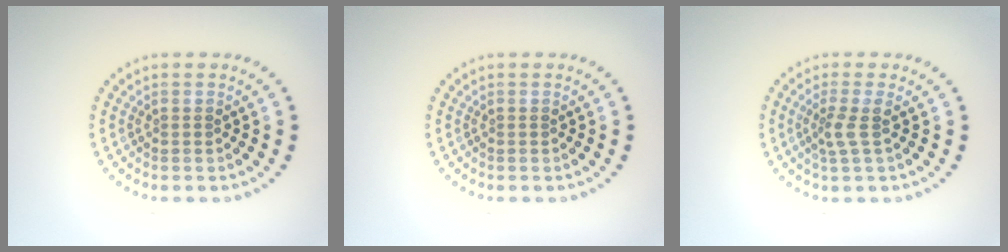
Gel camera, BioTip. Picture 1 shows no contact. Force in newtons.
{"total": 0.0}
{"total": 1.9, "press": 1.4, "slide": 1.3}